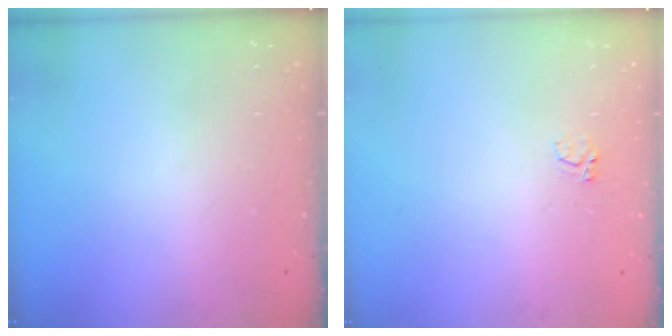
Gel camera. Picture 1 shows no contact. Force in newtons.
{"total": 2.4, "press": 2.3, "slide": 0.5}